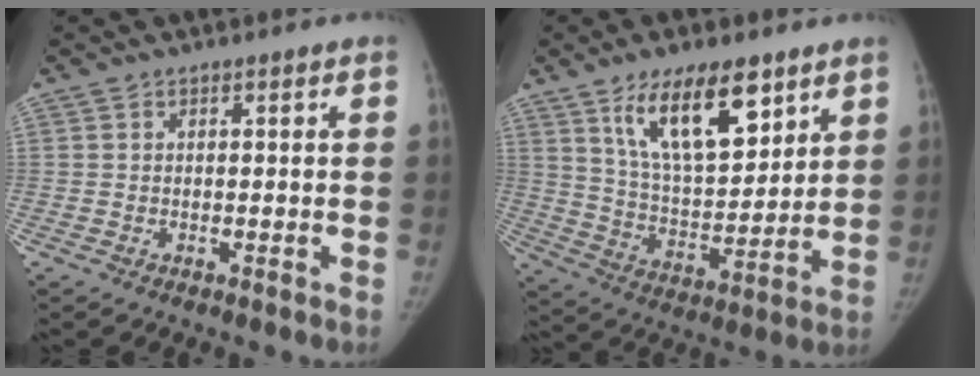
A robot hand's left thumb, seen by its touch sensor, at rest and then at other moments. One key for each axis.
{"total": 16.5, "fx": 9.4, "fy": 6.9, "fz": 11.7, "tx": -0.159, "ty": -0.049, "tz": 0.175}